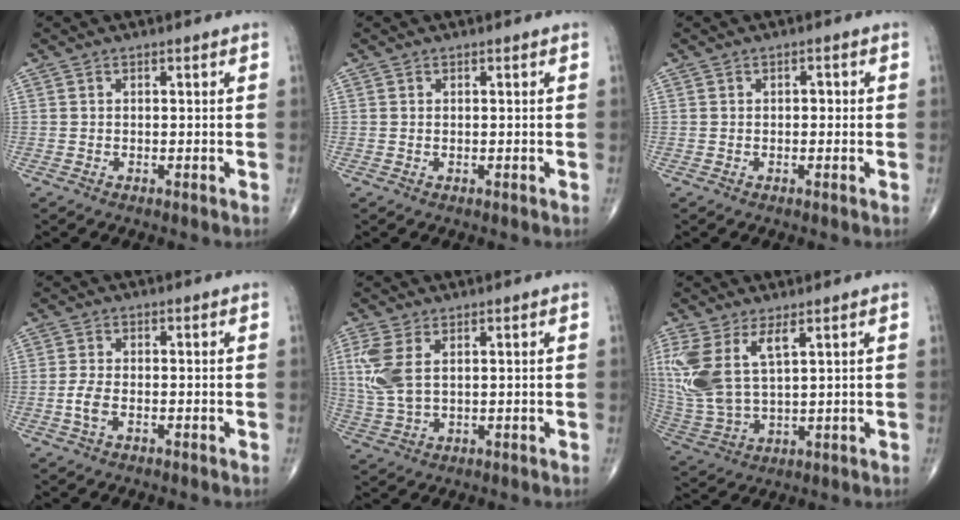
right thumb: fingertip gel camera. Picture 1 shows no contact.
{"total": 0.0}
{"total": 1.1, "force": [0.0, 0.8, 0.8], "torque": [-0.005, 0.005, -0.004]}
{"total": 2.9, "force": [-0.9, 1.5, 2.3], "torque": [-0.054, 0.006, -0.021]}
{"total": 7.3, "force": [2.1, 3.8, 5.9], "torque": [-0.154, -0.001, 0.051]}
{"total": 13.2, "force": [5.0, 5.8, 10.8], "torque": [-0.250, -0.016, 0.116]}